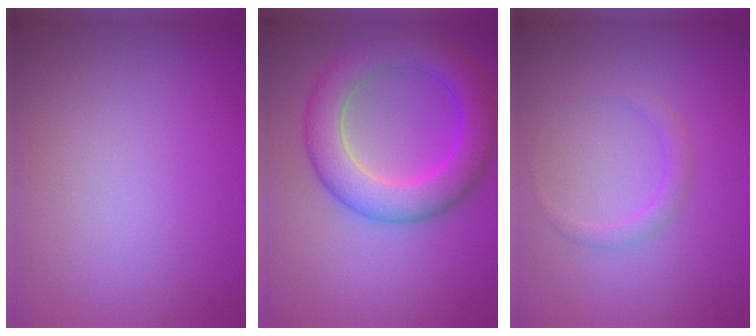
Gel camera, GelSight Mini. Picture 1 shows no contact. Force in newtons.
{"total": 6.9, "press": 6.9, "slide": 0.3}
{"total": 1.3, "press": 1.3, "slide": 0.0}